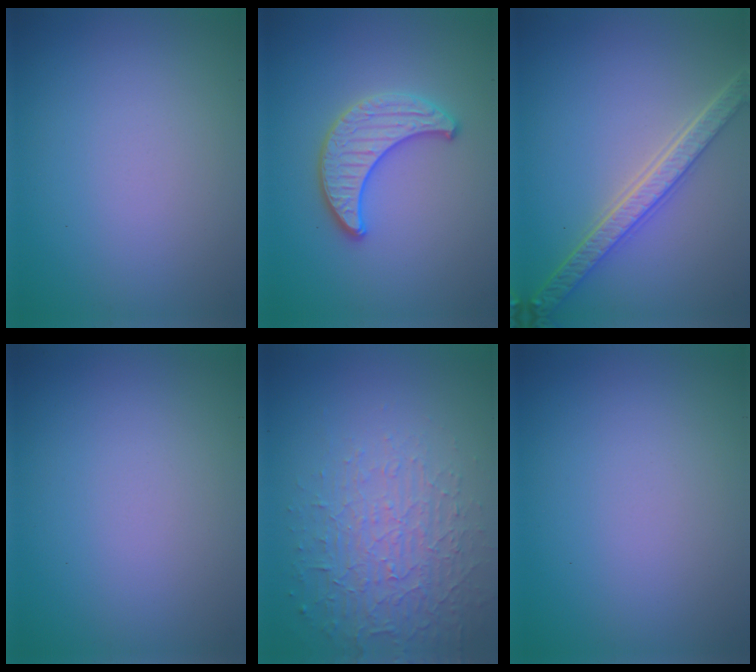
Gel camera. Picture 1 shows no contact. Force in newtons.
{"total": 3.2, "press": 3.1, "slide": 0.4}
{"total": 4.9, "press": 3.8, "slide": 3.1}
{"total": 0.0}
{"total": 5.0, "press": 3.2, "slide": 3.8}
{"total": 0.0}